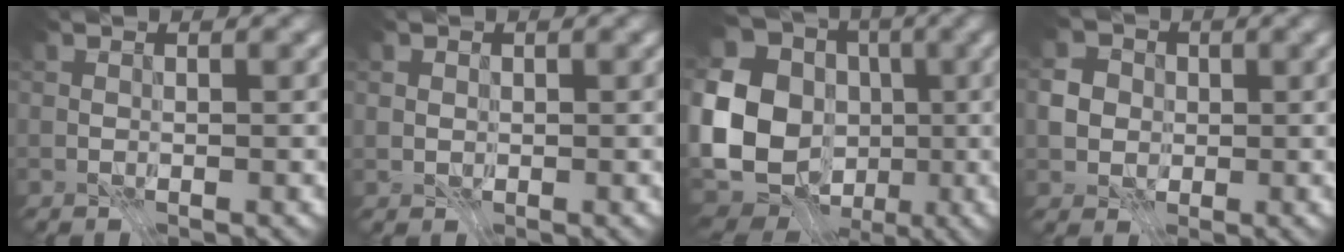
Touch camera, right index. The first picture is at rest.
{"total": 0.8, "force": [0.1, 0.8, 0.2], "torque": [-0.005, -0.001, -0.001]}
{"total": 19.0, "force": [-3.5, 16.6, 8.5], "torque": [-0.208, -0.007, -0.079]}
{"total": 3.8, "force": [-0.4, 3.5, 1.6], "torque": [-0.034, 0.004, -0.016]}